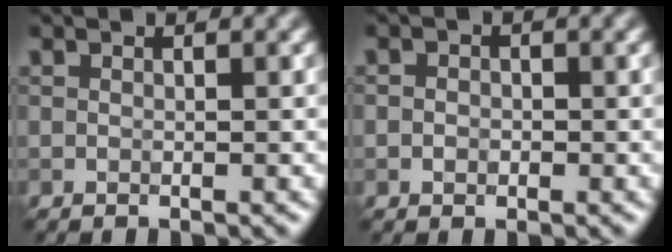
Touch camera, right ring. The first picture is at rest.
{"total": 1.1, "force": [-0.3, 0.9, 0.5], "torque": [-0.006, -0.002, -0.006]}